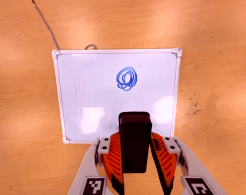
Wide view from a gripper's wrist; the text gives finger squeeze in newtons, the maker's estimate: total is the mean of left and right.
{"total": 4.4, "left": 3.7, "right": 5.0}